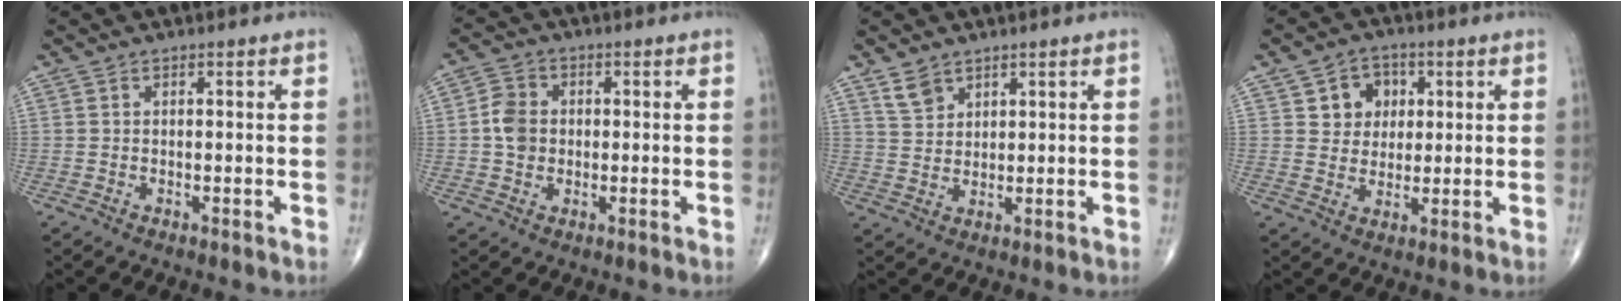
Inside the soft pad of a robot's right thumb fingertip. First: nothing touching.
{"total": 5.3, "force": [0.0, 4.4, 2.9], "torque": [-0.045, 0.007, -0.006]}
{"total": 3.8, "force": [2.8, 2.3, 1.2], "torque": [-0.011, -0.016, 0.060]}
{"total": 7.1, "force": [2.2, 6.0, 3.0], "torque": [-0.009, -0.004, 0.034]}